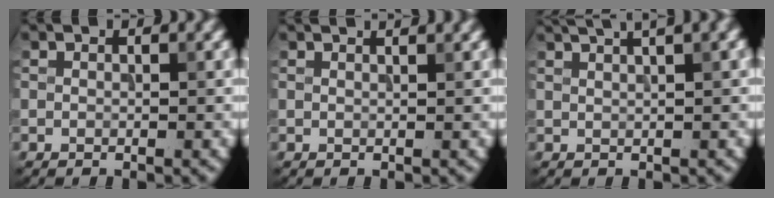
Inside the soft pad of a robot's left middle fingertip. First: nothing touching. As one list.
[{"total": 1.0, "force": [0.9, -0.2, 0.4], "torque": [-0.011, 0.002, 0.009]}, {"total": 4.5, "force": [2.9, 0.9, 3.3], "torque": [-0.036, 0.025, 0.032]}]